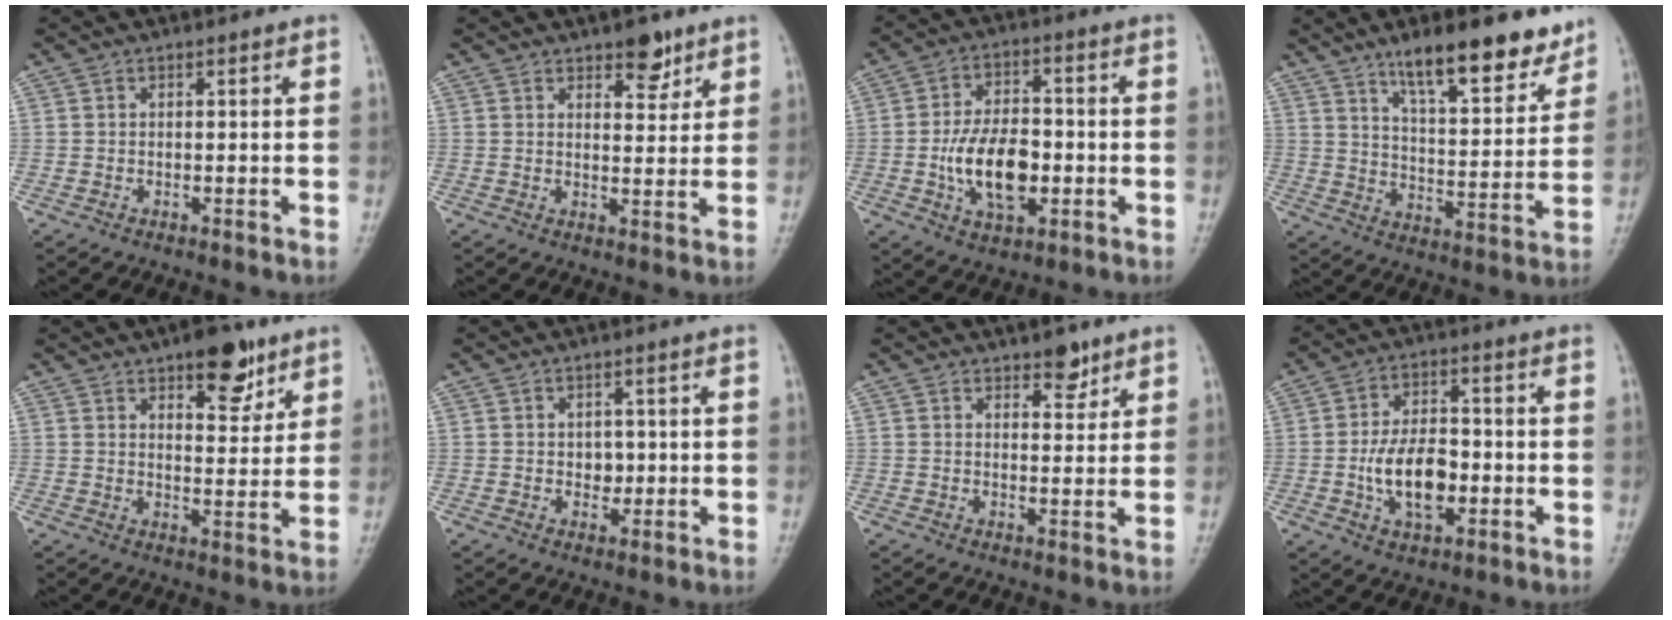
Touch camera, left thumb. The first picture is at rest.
{"total": 5.3, "force": [3.6, 2.6, 2.9], "torque": [-0.013, -0.021, 0.051]}
{"total": 12.4, "force": [-2.2, 7.0, 10.0], "torque": [-0.157, 0.012, -0.037]}
{"total": 15.2, "force": [10.8, 4.8, 9.6], "torque": [-0.106, -0.067, 0.173]}
{"total": 9.6, "force": [5.9, 4.3, 6.2], "torque": [-0.056, -0.032, 0.084]}
{"total": 3.3, "force": [0.1, 2.6, 2.0], "torque": [-0.009, 0.000, 0.004]}
{"total": 4.0, "force": [2.9, 2.0, 2.0], "torque": [-0.004, -0.018, 0.041]}
{"total": 10.7, "force": [-2.0, 6.0, 8.7], "torque": [-0.137, 0.014, -0.036]}